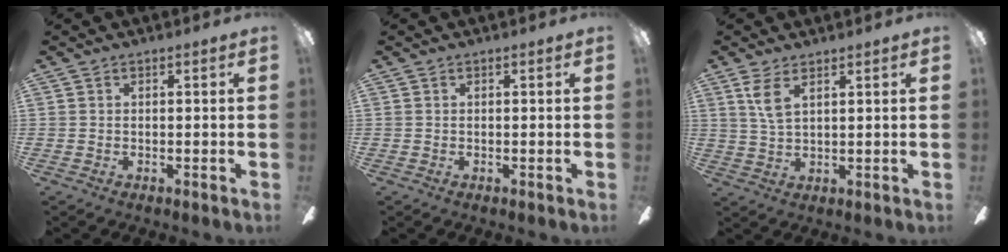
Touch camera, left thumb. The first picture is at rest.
{"total": 0.0}
{"total": 5.4, "force": [2.9, 2.3, 4.0], "torque": [-0.086, 0.001, 0.054]}